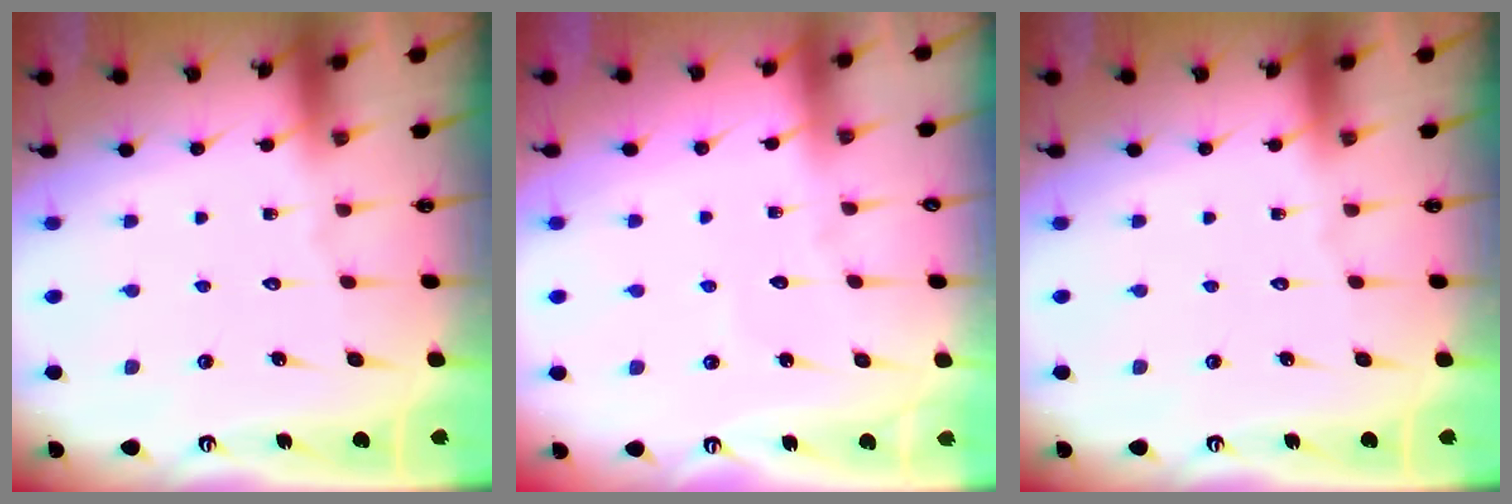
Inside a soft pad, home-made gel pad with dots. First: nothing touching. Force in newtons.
{"total": 2.0, "press": 2.0, "slide": 0.1}
{"total": 0.0}